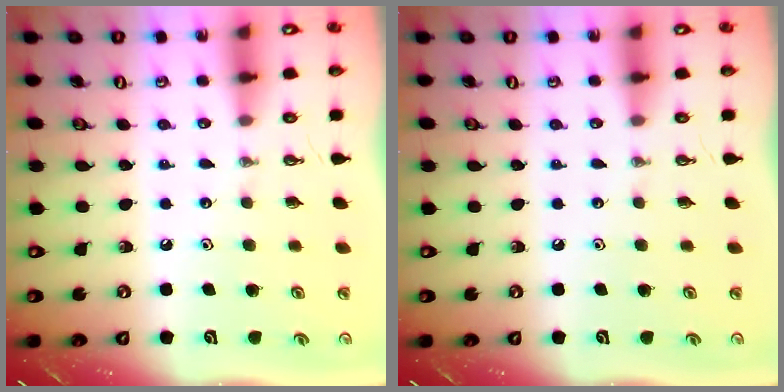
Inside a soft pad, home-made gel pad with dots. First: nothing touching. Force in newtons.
{"total": 0.0}